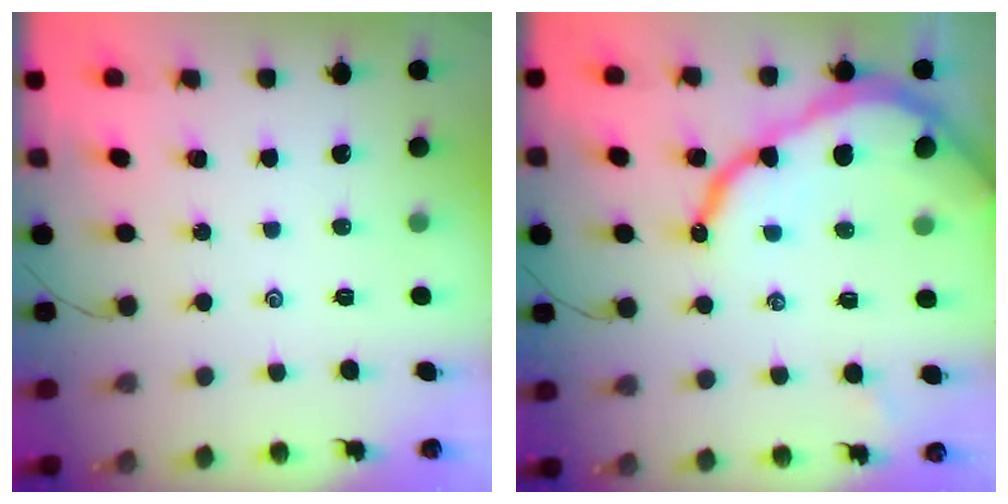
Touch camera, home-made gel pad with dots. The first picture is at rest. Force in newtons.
{"total": 14.1, "press": 14.1, "slide": 1.3}